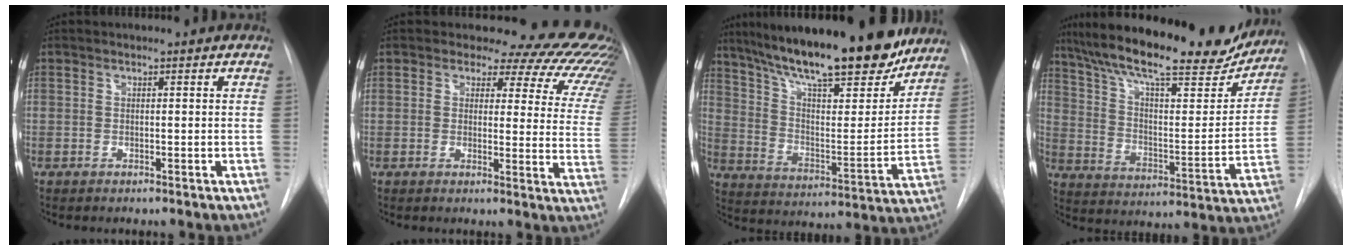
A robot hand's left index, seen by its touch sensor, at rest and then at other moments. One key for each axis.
{"total": 18.6, "fx": 16.5, "fy": 6.9, "fz": 5.2, "tx": -0.047, "ty": -0.077, "tz": 0.152}
{"total": 25.3, "fx": 20.5, "fy": 5.3, "fz": 13.8, "tx": -0.227, "ty": -0.002, "tz": 0.307}
{"total": 25.4, "fx": 21.4, "fy": 5.4, "fz": 12.7, "tx": -0.217, "ty": 0.001, "tz": 0.312}